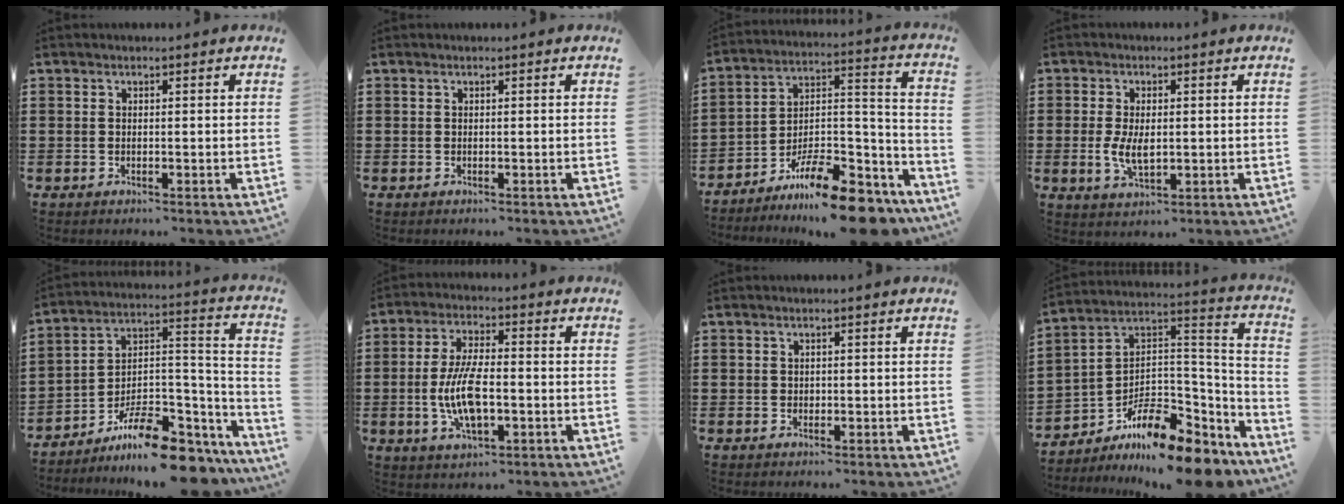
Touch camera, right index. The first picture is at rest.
{"total": 0.0}
{"total": 14.2, "force": [-11.9, 3.0, 7.2], "torque": [-0.104, 0.050, -0.216]}
{"total": 4.7, "force": [-0.2, 2.5, 3.9], "torque": [-0.083, 0.004, -0.004]}
{"total": 12.1, "force": [-9.6, 3.5, 6.4], "torque": [-0.095, 0.038, -0.173]}
{"total": 9.3, "force": [-1.8, 3.6, 8.3], "torque": [-0.190, -0.011, -0.039]}
{"total": 0.5, "force": [0.1, 0.5, 0.1], "torque": [-0.003, 0.003, 0.003]}
{"total": 12.2, "force": [-9.4, 3.6, 6.9], "torque": [-0.120, 0.020, -0.173]}